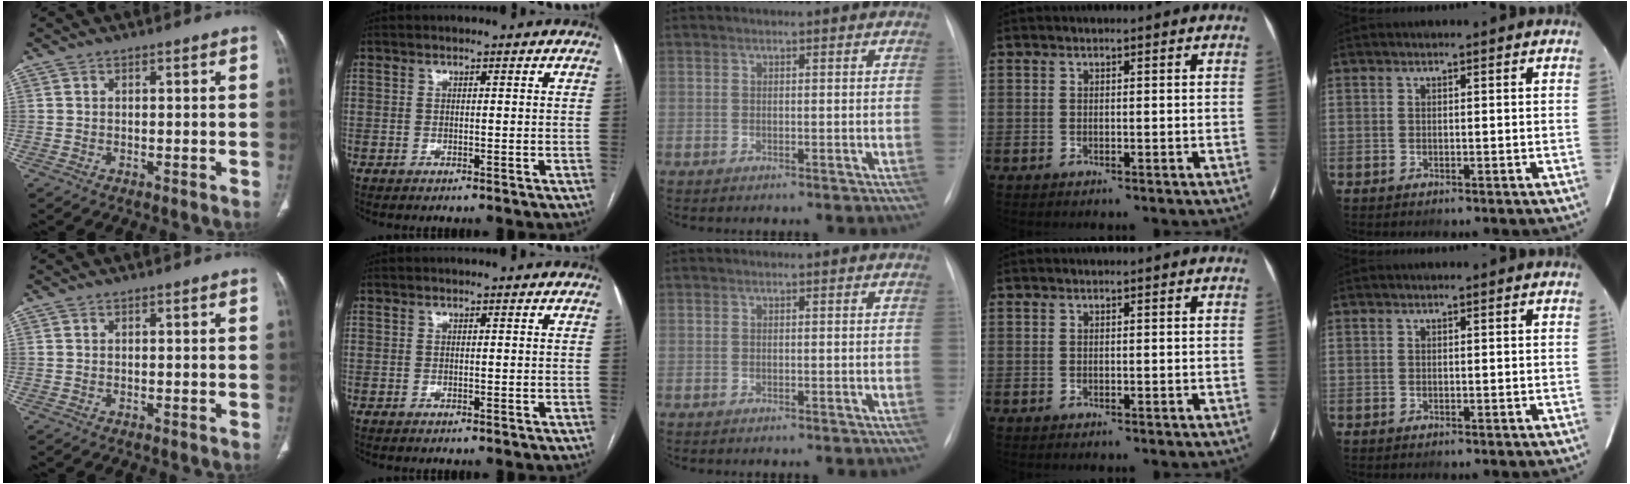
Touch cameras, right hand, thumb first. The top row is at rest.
{}